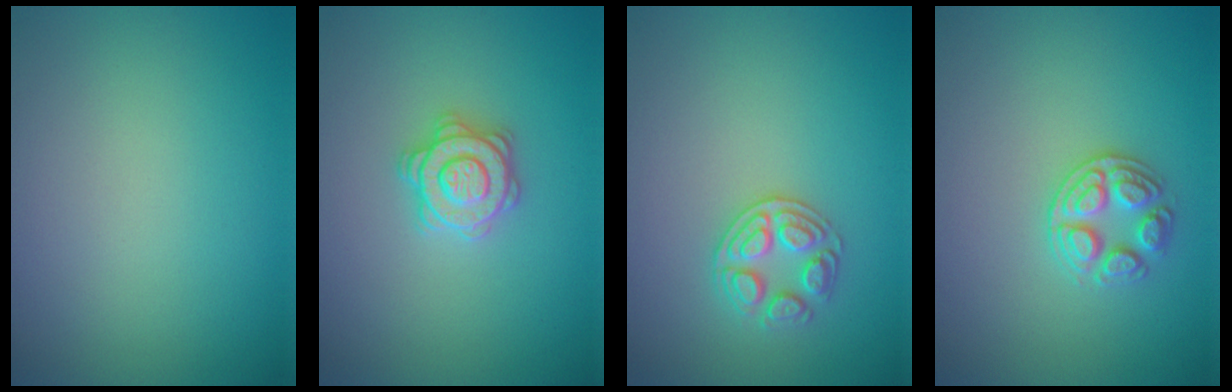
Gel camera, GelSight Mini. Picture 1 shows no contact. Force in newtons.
{"total": 2.9, "press": 2.8, "slide": 0.6}
{"total": 2.6, "press": 2.5, "slide": 0.8}
{"total": 2.8, "press": 2.7, "slide": 0.7}